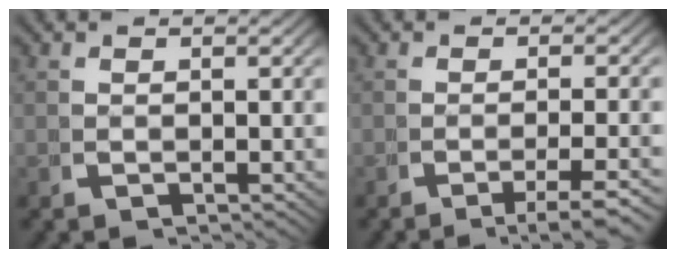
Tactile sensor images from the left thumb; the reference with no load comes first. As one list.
[{"total": 3.6, "force": [-2.3, 0.7, 2.8], "torque": [-0.048, -0.004, -0.034]}]